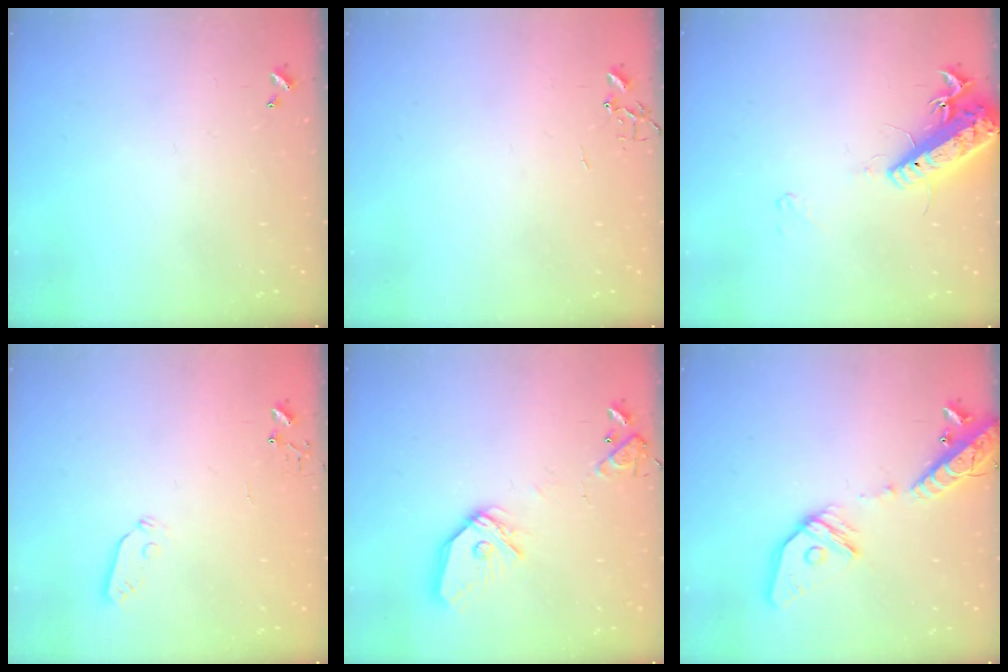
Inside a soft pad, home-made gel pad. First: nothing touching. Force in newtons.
{"total": 0.0}
{"total": 15.7, "press": 15.3, "slide": 3.5}
{"total": 3.6, "press": 3.6, "slide": 0.6}
{"total": 14.7, "press": 14.6, "slide": 1.9}
{"total": 18.3, "press": 17.9, "slide": 3.6}